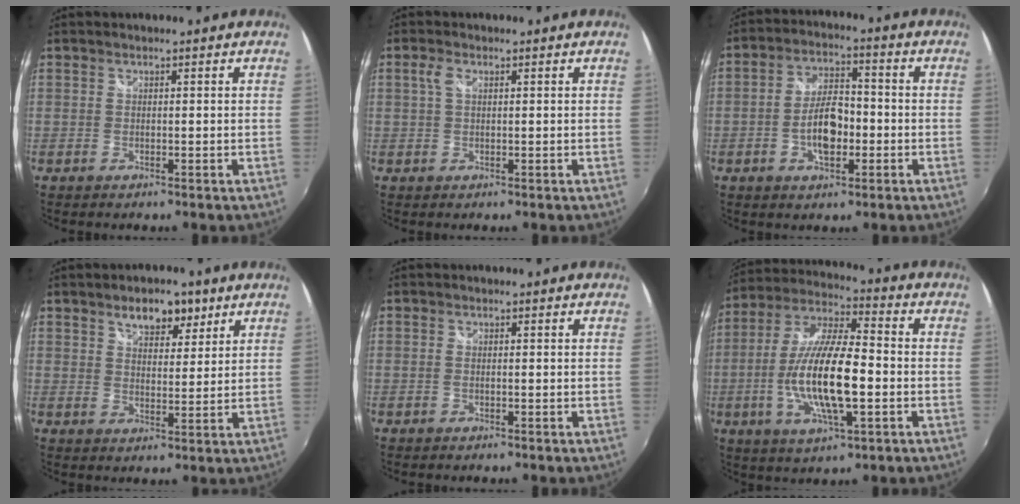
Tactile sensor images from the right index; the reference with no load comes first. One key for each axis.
{"total": 1.9, "fx": 0.5, "fy": 0.9, "fz": 1.6, "tx": -0.034, "ty": 0.003, "tz": 0.008}
{"total": 5.5, "fx": -2.5, "fy": 3.8, "fz": 3.1, "tx": -0.057, "ty": 0.013, "tz": -0.037}
{"total": 7.0, "fx": 4.4, "fy": 3.7, "fz": 4.0, "tx": -0.059, "ty": 0.010, "tz": 0.071}
{"total": 0.6, "fx": -0.1, "fy": 0.1, "fz": 0.5, "tx": -0.013, "ty": 0.000, "tz": -0.005}
{"total": 16.7, "fx": -3.3, "fy": 4.7, "fz": 15.6, "tx": -0.308, "ty": -0.007, "tz": -0.060}